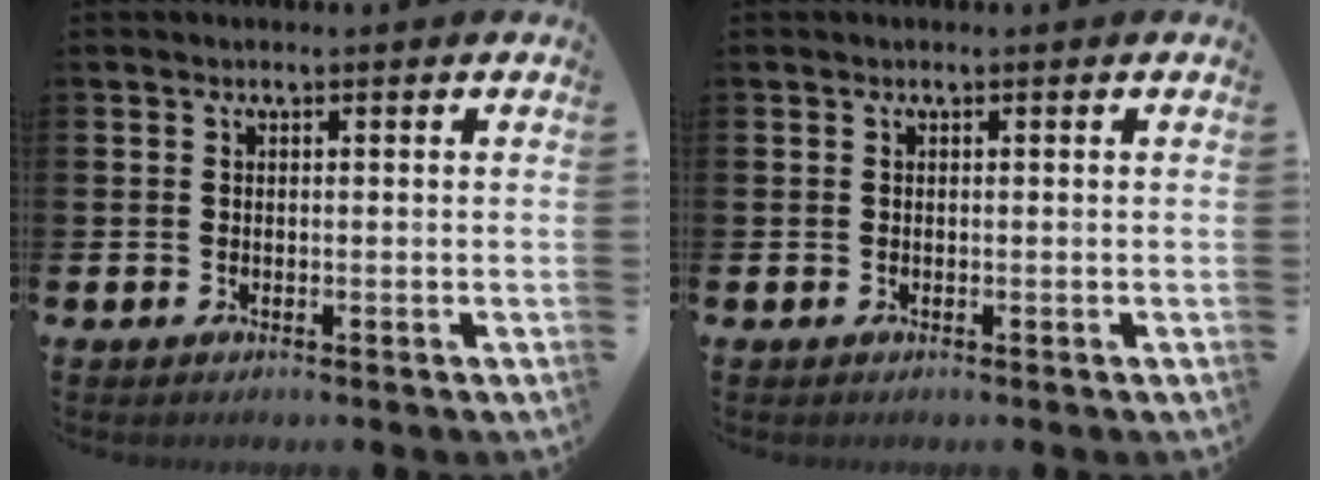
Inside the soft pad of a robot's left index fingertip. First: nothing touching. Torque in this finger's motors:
{"motor_torque": [0.00, 0.00, 0.00, 0.00]}